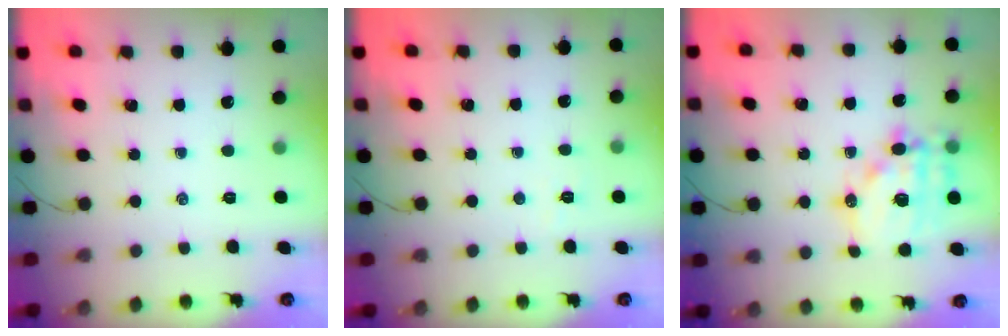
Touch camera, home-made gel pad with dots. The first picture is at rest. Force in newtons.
{"total": 2.5, "press": 2.4, "slide": 0.7}
{"total": 15.8, "press": 15.4, "slide": 3.4}